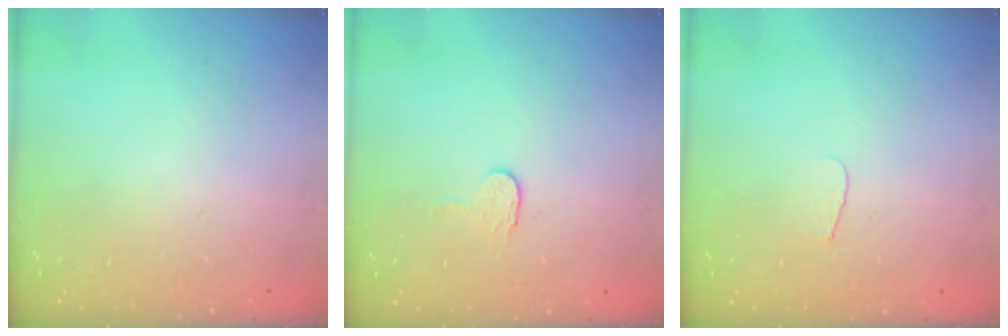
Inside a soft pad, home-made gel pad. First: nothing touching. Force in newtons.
{"total": 3.2, "press": 3.2, "slide": 0.3}
{"total": 3.6, "press": 3.6, "slide": 0.4}